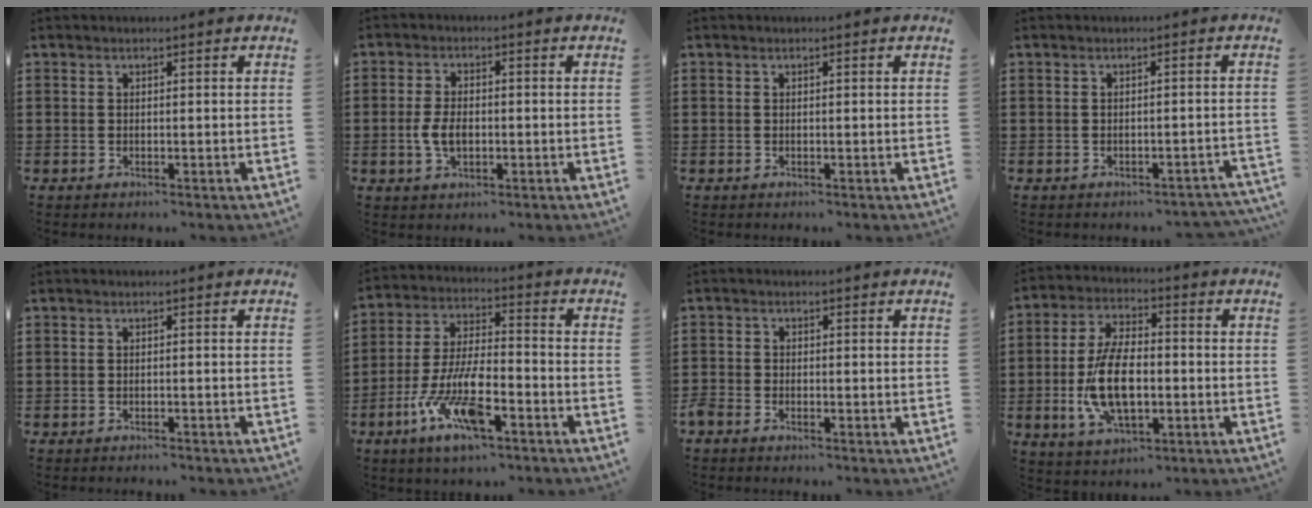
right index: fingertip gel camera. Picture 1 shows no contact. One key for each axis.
{"total": 4.2, "fx": -0.6, "fy": 2.4, "fz": 3.4, "tx": -0.078, "ty": 0.002, "tz": -0.015}
{"total": 0.0}
{"total": 1.2, "fx": -1.1, "fy": 0.4, "fz": 0.4, "tx": -0.013, "ty": 0.001, "tz": -0.023}
{"total": 0.6, "fx": -0.6, "fy": 0.1, "fz": 0.0, "tx": -0.003, "ty": 0.000, "tz": -0.012}
{"total": 11.7, "fx": -6.1, "fy": 3.8, "fz": 9.2, "tx": -0.205, "ty": 0.000, "tz": -0.117}
{"total": 1.3, "fx": -1.3, "fy": 0.3, "fz": 0.2, "tx": -0.014, "ty": -0.002, "tz": -0.028}
{"total": 10.6, "fx": -1.7, "fy": 5.2, "fz": 9.1, "tx": -0.197, "ty": -0.001, "tz": -0.032}